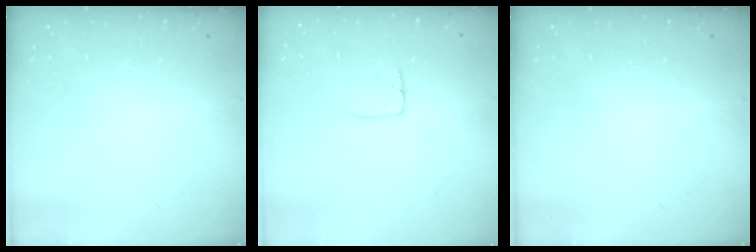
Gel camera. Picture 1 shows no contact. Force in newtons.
{"total": 4.9, "press": 4.9, "slide": 0.3}
{"total": 0.0}